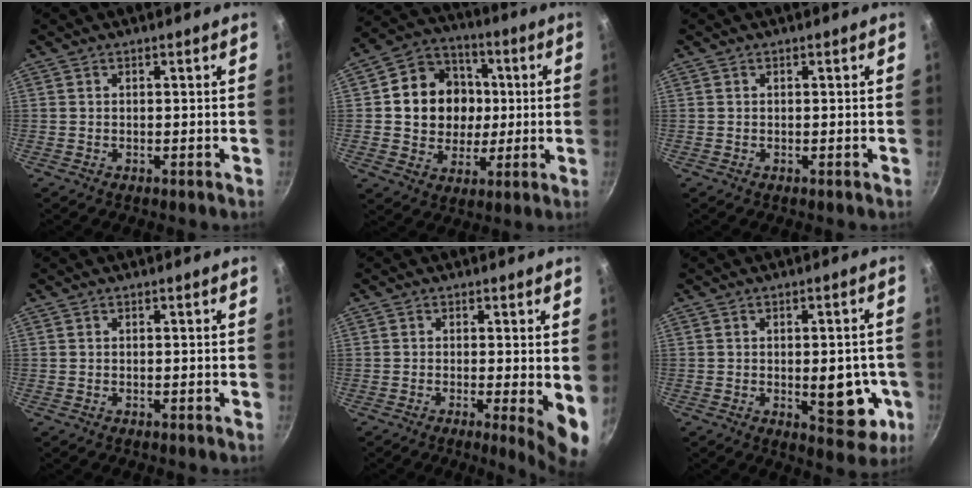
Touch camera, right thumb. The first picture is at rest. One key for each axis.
{"total": 16.1, "fx": 1.3, "fy": 13.9, "fz": 8.1, "tx": -0.104, "ty": 0.023, "tz": 0.022}
{"total": 0.0}
{"total": 0.0}
{"total": 6.8, "fx": -0.6, "fy": 1.0, "fz": 6.7, "tx": -0.082, "ty": -0.017, "tz": -0.007}
{"total": 10.7, "fx": -2.0, "fy": 5.0, "fz": 9.3, "tx": -0.089, "ty": -0.003, "tz": -0.019}